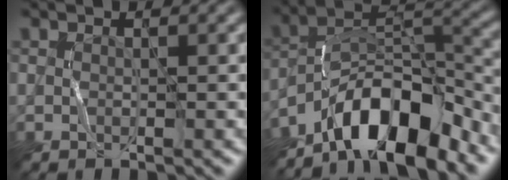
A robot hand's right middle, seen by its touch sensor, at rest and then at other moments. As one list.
[{"total": 9.7, "force": [-7.1, 3.1, 5.9], "torque": [-0.090, 0.020, -0.133]}]